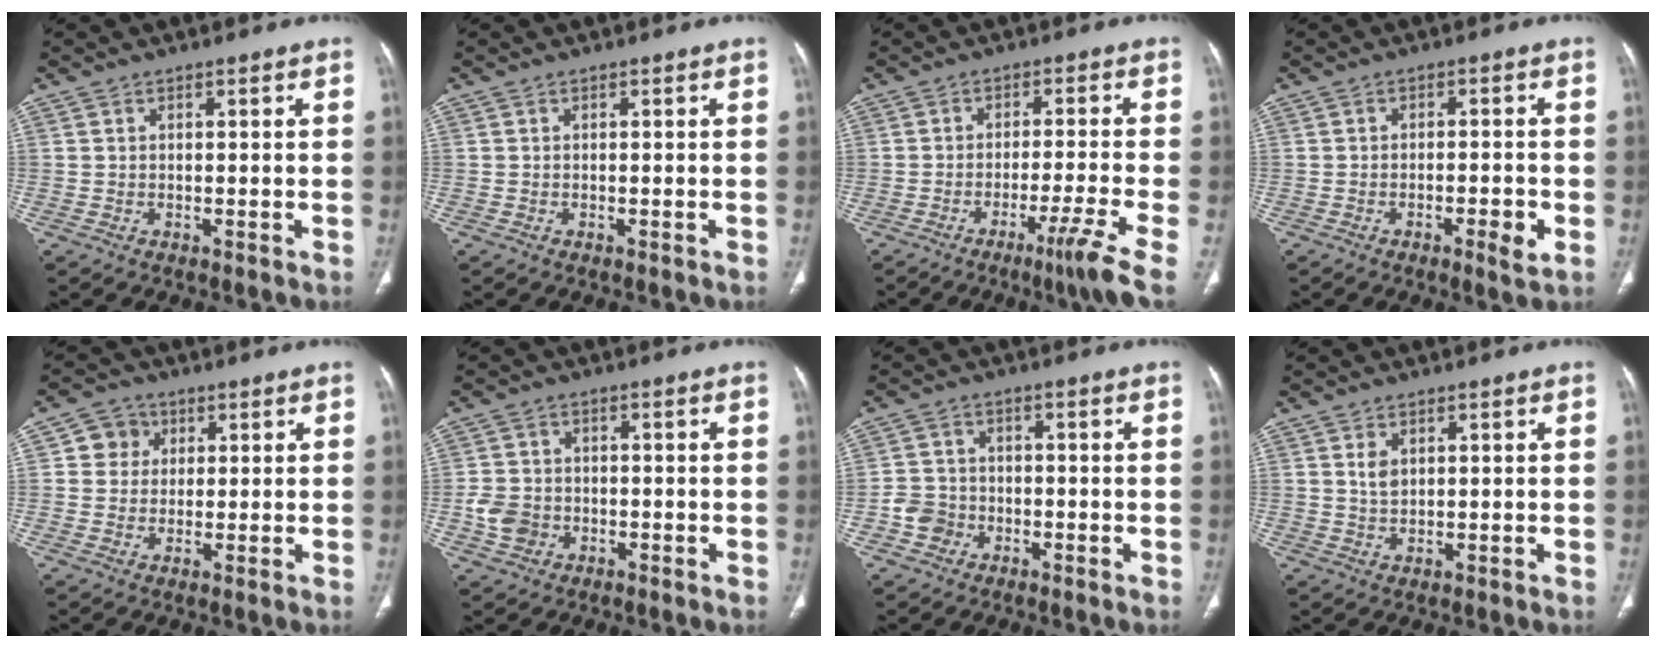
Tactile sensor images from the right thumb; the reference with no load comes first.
{"total": 0.0}
{"total": 7.8, "force": [-4.4, -1.0, 6.3], "torque": [-0.107, 0.007, -0.073]}
{"total": 4.1, "force": [-1.7, 1.1, 3.6], "torque": [-0.059, 0.005, -0.025]}
{"total": 4.7, "force": [1.3, 4.5, 0.9], "torque": [0.012, 0.004, 0.016]}
{"total": 5.2, "force": [-1.6, 4.4, 2.3], "torque": [-0.035, 0.015, -0.028]}
{"total": 4.5, "force": [-1.8, 4.0, 1.1], "torque": [-0.001, 0.020, -0.038]}
{"total": 2.5, "force": [1.0, 1.7, 1.7], "torque": [-0.026, -0.004, 0.023]}